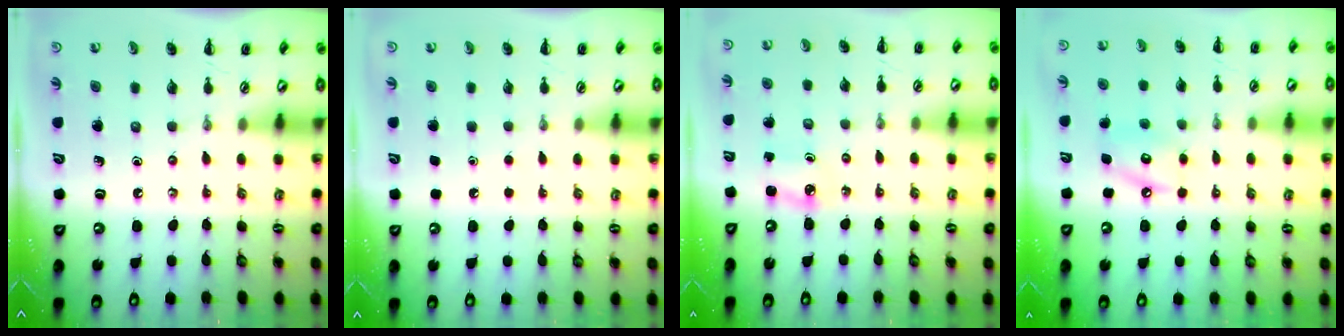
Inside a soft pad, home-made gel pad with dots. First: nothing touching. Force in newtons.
{"total": 1.5, "press": 1.5, "slide": 0.1}
{"total": 2.9, "press": 2.8, "slide": 0.5}
{"total": 9.3, "press": 9.3, "slide": 1.2}